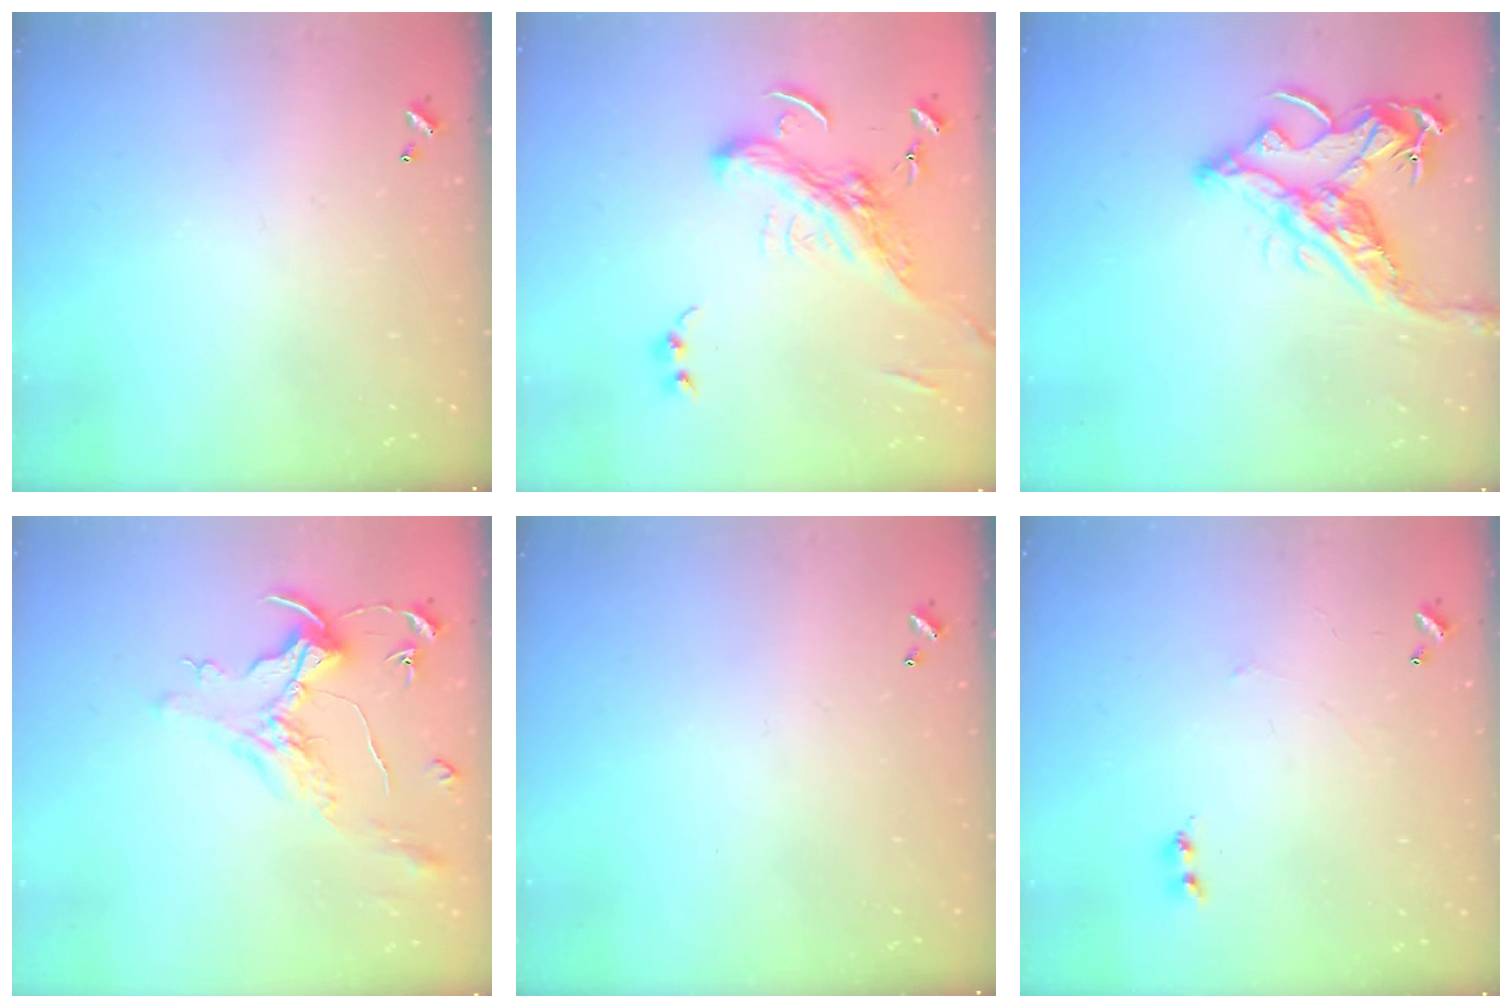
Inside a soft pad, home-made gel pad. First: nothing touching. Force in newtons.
{"total": 3.1, "press": 2.7, "slide": 1.6}
{"total": 15.3, "press": 15.2, "slide": 1.9}
{"total": 1.5, "press": 1.3, "slide": 0.7}
{"total": 0.0}
{"total": 2.5, "press": 2.5, "slide": 0.4}